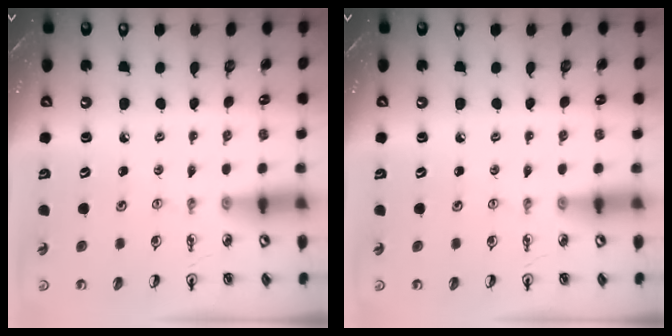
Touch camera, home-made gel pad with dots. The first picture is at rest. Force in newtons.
{"total": 0.0}